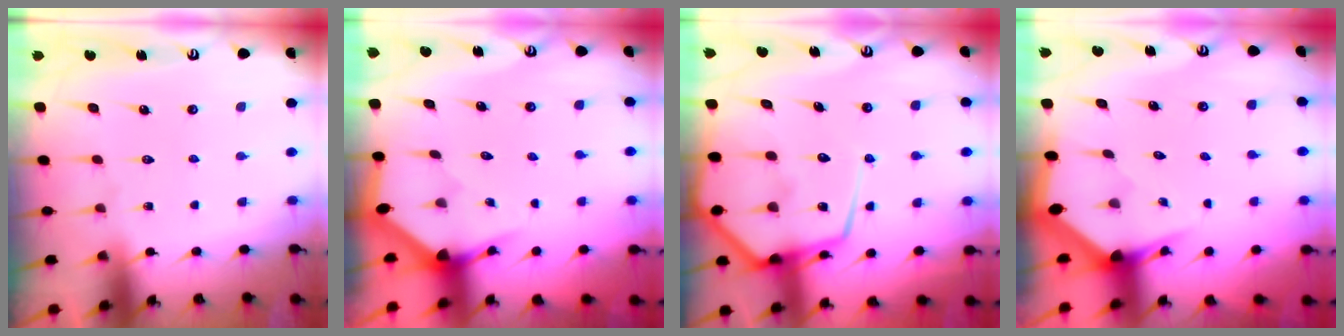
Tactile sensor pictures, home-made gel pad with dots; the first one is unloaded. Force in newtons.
{"total": 3.2, "press": 3.2, "slide": 0.2}
{"total": 15.7, "press": 15.6, "slide": 1.7}
{"total": 3.5, "press": 3.5, "slide": 0.2}